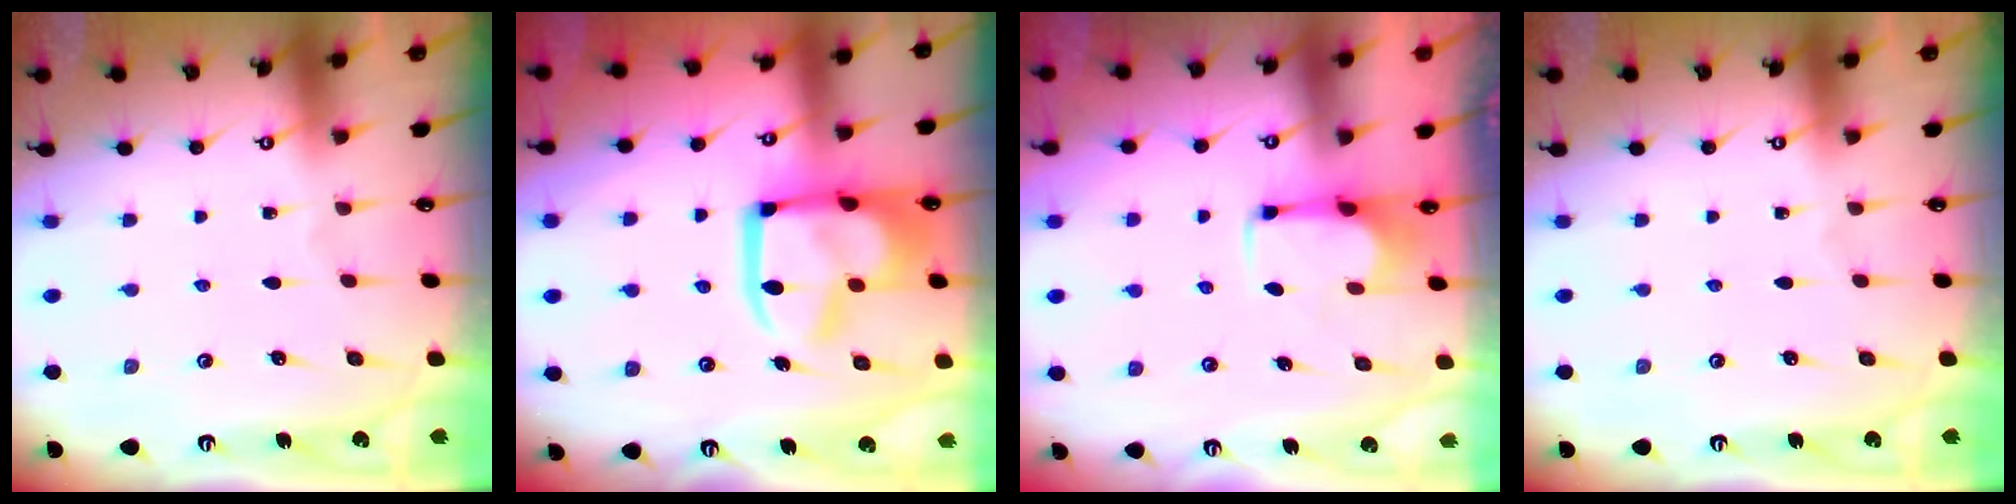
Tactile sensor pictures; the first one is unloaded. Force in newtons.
{"total": 17.5, "press": 17.3, "slide": 2.1}
{"total": 2.6, "press": 2.5, "slide": 0.9}
{"total": 0.0}